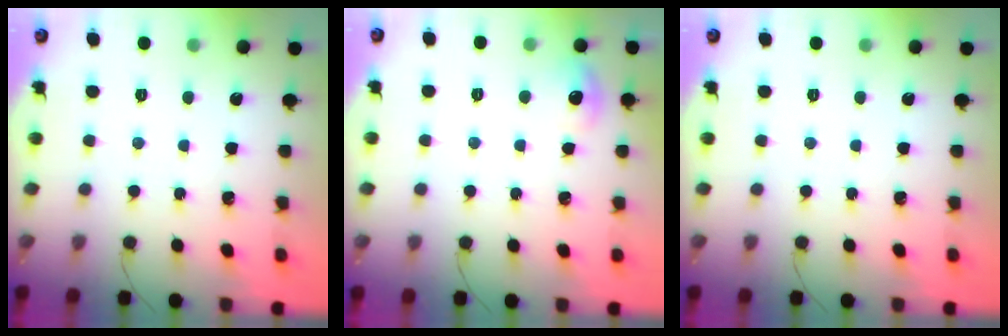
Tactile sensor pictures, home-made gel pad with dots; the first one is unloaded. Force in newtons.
{"total": 7.2, "press": 7.0, "slide": 1.7}
{"total": 0.0}